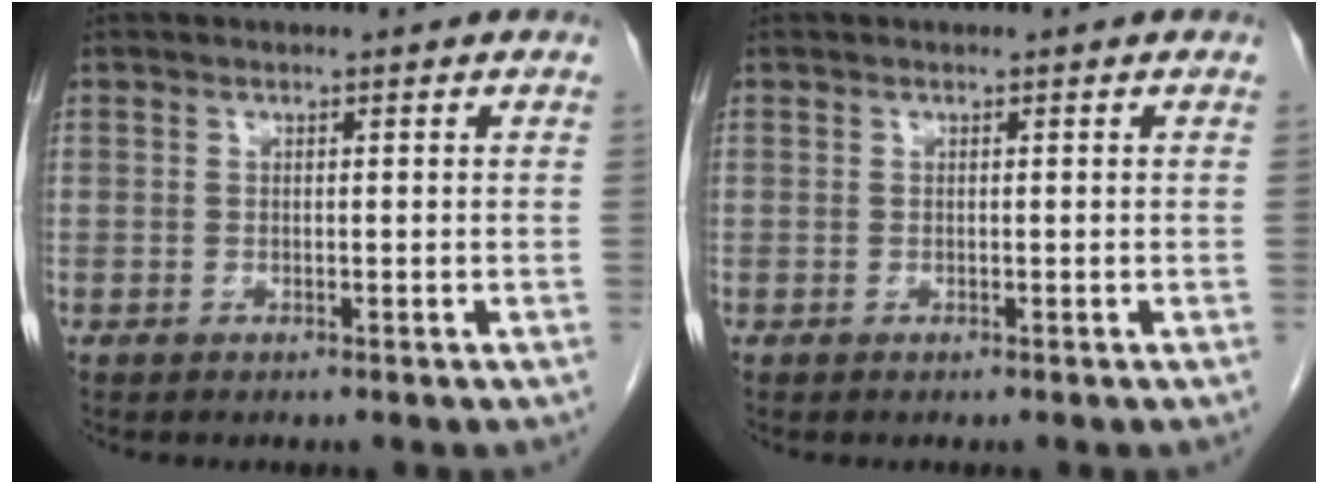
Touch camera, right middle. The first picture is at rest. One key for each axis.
{"total": 0.0}